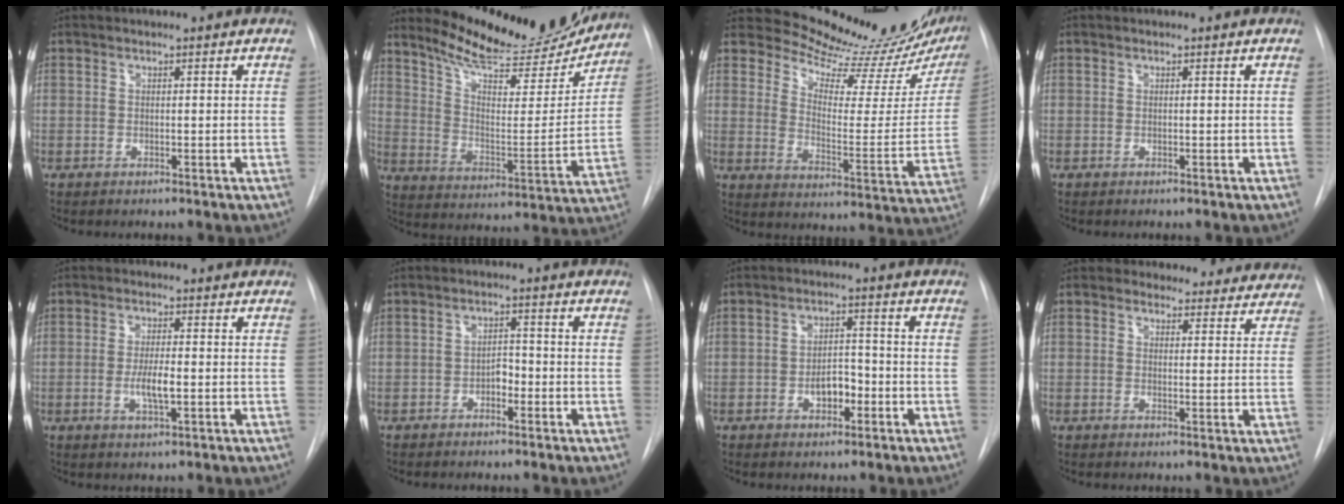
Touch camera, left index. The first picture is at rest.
{"total": 20.4, "force": [18.9, 3.8, 6.4], "torque": [-0.094, -0.052, 0.267]}
{"total": 18.7, "force": [17.8, 1.9, 5.3], "torque": [-0.080, -0.112, 0.225]}
{"total": 0.0}
{"total": 4.2, "force": [-1.2, 0.8, 4.0], "torque": [-0.078, -0.009, -0.019]}
{"total": 2.6, "force": [-1.6, 1.3, 1.6], "torque": [-0.019, 0.004, -0.029]}
{"total": 4.4, "force": [-2.1, 2.3, 3.0], "torque": [-0.048, 0.006, -0.033]}
{"total": 12.5, "force": [11.4, 5.1, 0.6], "torque": [0.031, -0.018, 0.104]}